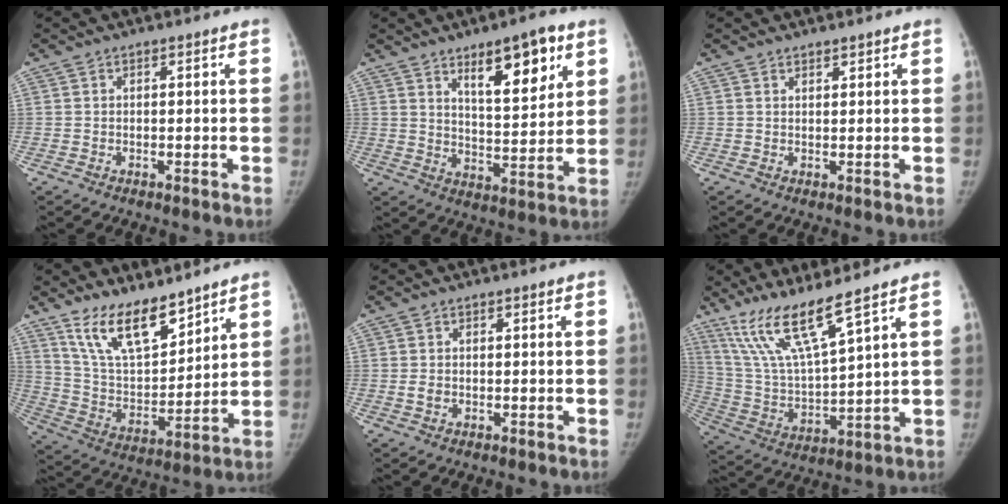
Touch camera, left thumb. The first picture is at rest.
{"total": 13.0, "force": [7.1, 4.6, 9.9], "torque": [-0.118, -0.043, 0.114]}
{"total": 1.0, "force": [1.0, 0.3, 0.2], "torque": [0.005, -0.007, 0.016]}
{"total": 14.6, "force": [11.0, 5.5, 7.8], "torque": [-0.104, -0.070, 0.216]}
{"total": 1.3, "force": [-0.1, 1.1, 0.8], "torque": [-0.012, -0.001, 0.001]}
{"total": 13.5, "force": [9.8, 0.8, 9.3], "torque": [-0.177, -0.055, 0.207]}